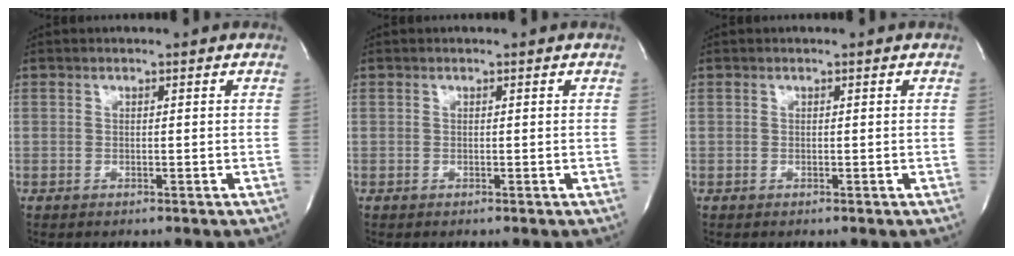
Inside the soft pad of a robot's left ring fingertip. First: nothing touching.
{"total": 0.0}
{"total": 0.0}